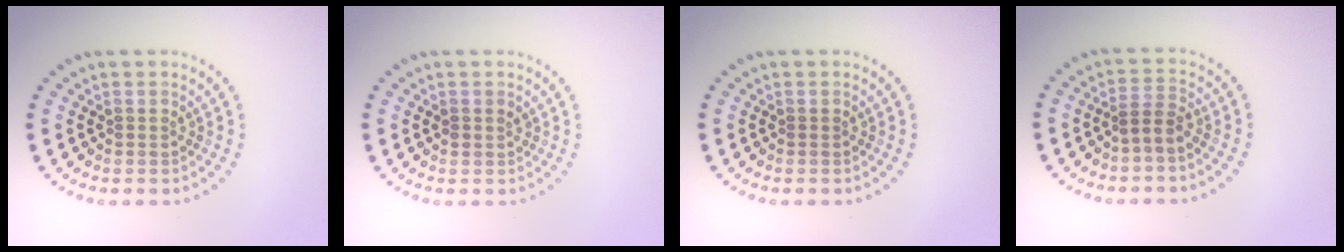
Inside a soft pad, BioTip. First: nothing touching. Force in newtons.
{"total": 0.7, "press": 0.6, "slide": 0.2}
{"total": 0.0}
{"total": 1.8, "press": 1.4, "slide": 1.1}